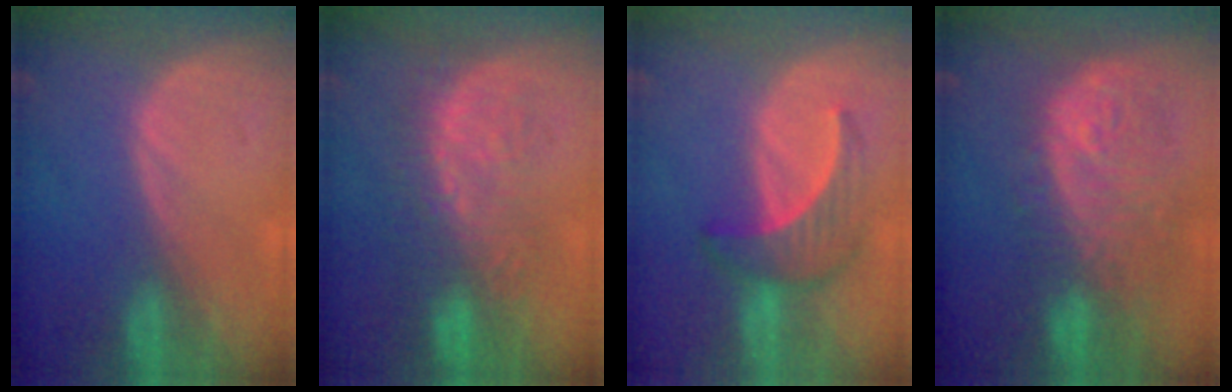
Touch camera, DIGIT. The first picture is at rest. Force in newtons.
{"total": 9.4, "press": 9.0, "slide": 2.7}
{"total": 6.3, "press": 6.1, "slide": 1.9}
{"total": 12.0, "press": 10.7, "slide": 5.4}